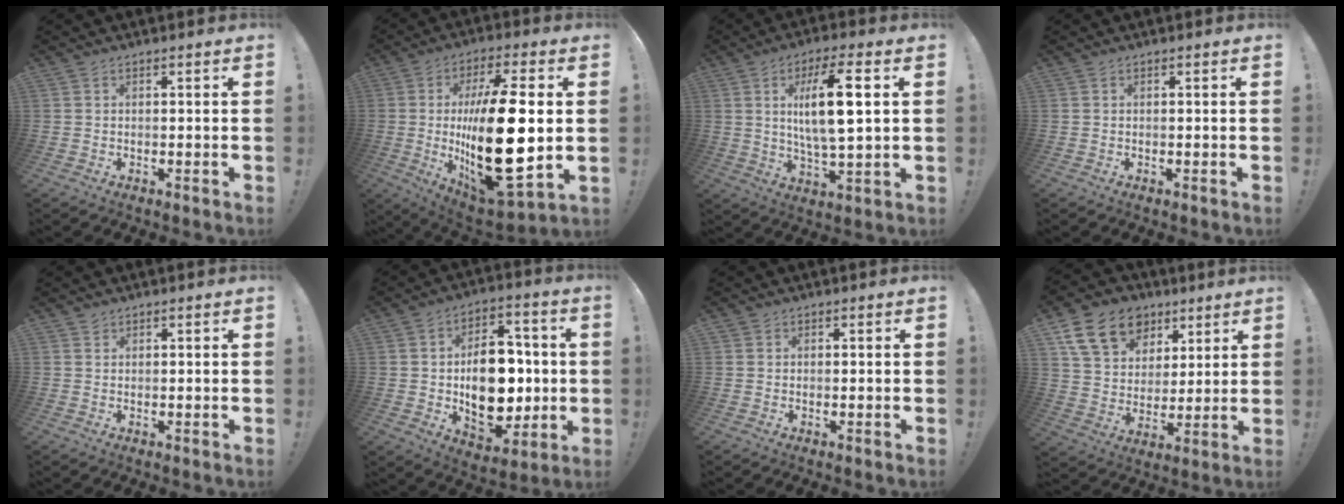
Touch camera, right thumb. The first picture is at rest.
{"total": 26.9, "force": [-0.7, 9.7, 25.0], "torque": [-0.463, -0.016, -0.013]}
{"total": 14.0, "force": [3.2, 3.4, 13.3], "torque": [-0.231, -0.008, 0.041]}
{"total": 0.0}
{"total": 0.8, "force": [0.7, 0.4, 0.0], "torque": [0.000, -0.002, 0.015]}
{"total": 18.5, "force": [-0.5, 12.5, 13.5], "torque": [-0.215, 0.003, -0.001]}
{"total": 0.7, "force": [0.4, 0.6, 0.0], "torque": [0.005, 0.000, 0.007]}
{"total": 16.5, "force": [8.9, 11.7, 7.4], "torque": [-0.117, -0.041, 0.172]}